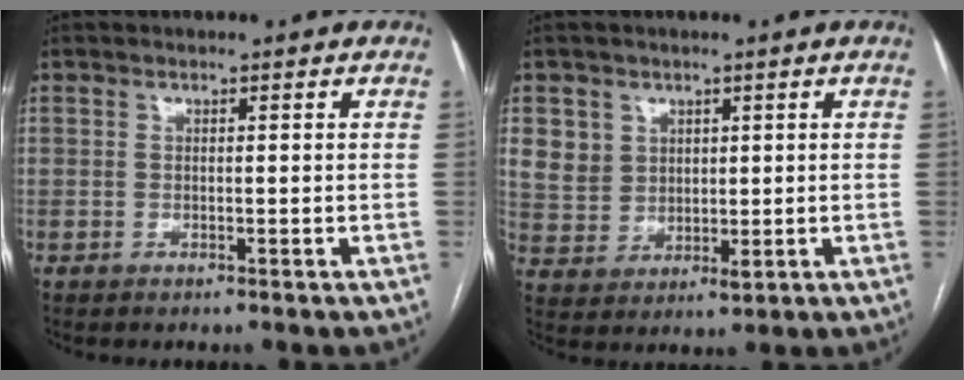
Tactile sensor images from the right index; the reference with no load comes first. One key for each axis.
{"total": 7.0, "fx": 3.1, "fy": 6.0, "fz": 1.5, "tx": -0.032, "ty": 0.008, "tz": 0.073}